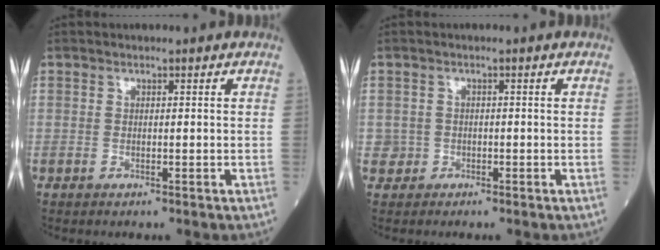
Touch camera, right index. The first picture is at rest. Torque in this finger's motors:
{"motor_torque": [0.01, 0.04, -0.04, -0.01]}